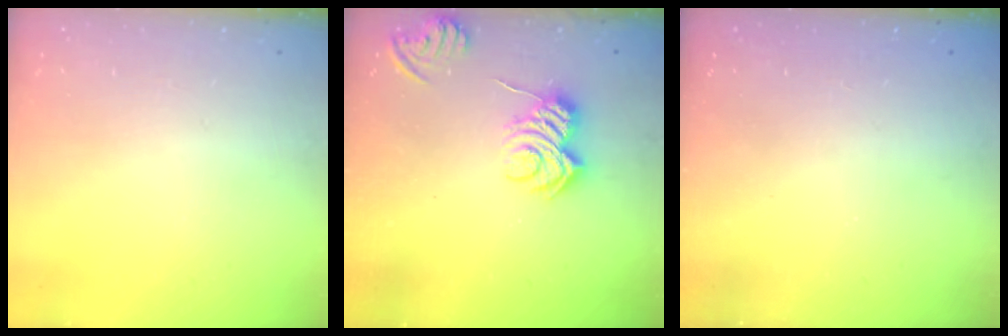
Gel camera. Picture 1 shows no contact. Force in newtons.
{"total": 7.8, "press": 7.7, "slide": 0.9}
{"total": 2.3, "press": 2.2, "slide": 0.8}